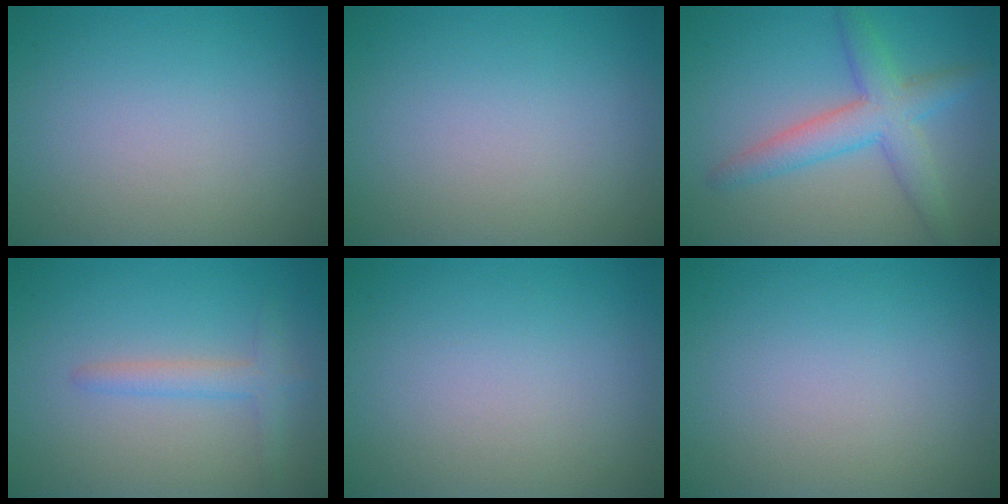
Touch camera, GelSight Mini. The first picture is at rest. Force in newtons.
{"total": 0.0}
{"total": 4.7, "press": 4.7, "slide": 0.1}
{"total": 2.1, "press": 2.1, "slide": 0.2}
{"total": 0.0}
{"total": 0.0}